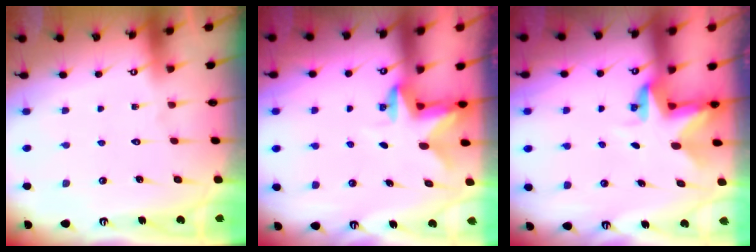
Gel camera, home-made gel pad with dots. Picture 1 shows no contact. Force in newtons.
{"total": 2.7, "press": 2.7, "slide": 0.5}
{"total": 3.2, "press": 3.2, "slide": 0.3}